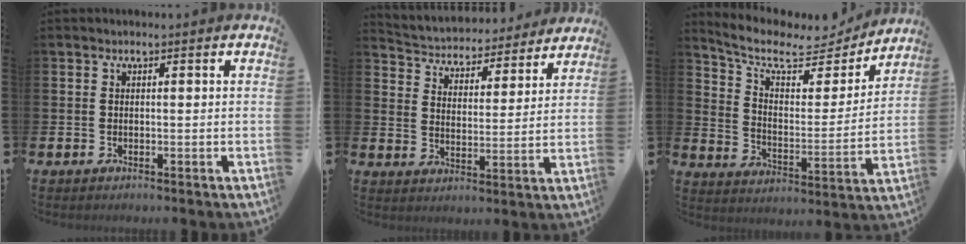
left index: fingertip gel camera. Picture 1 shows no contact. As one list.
[{"total": 4.4, "force": [4.1, 1.6, 0.1], "torque": [-0.026, -0.043, 0.063]}, {"total": 8.6, "force": [7.5, 2.8, 3.0], "torque": [-0.097, -0.054, 0.125]}]